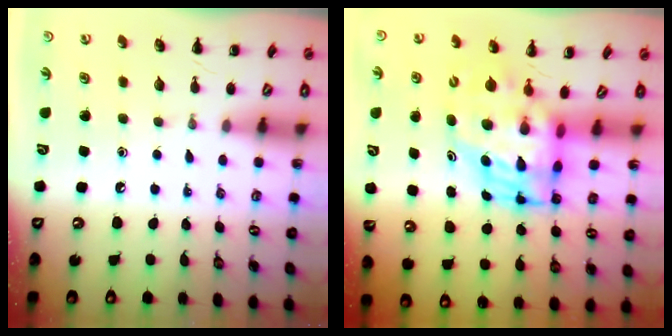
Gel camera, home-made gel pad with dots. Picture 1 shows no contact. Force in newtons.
{"total": 6.9, "press": 6.6, "slide": 1.9}